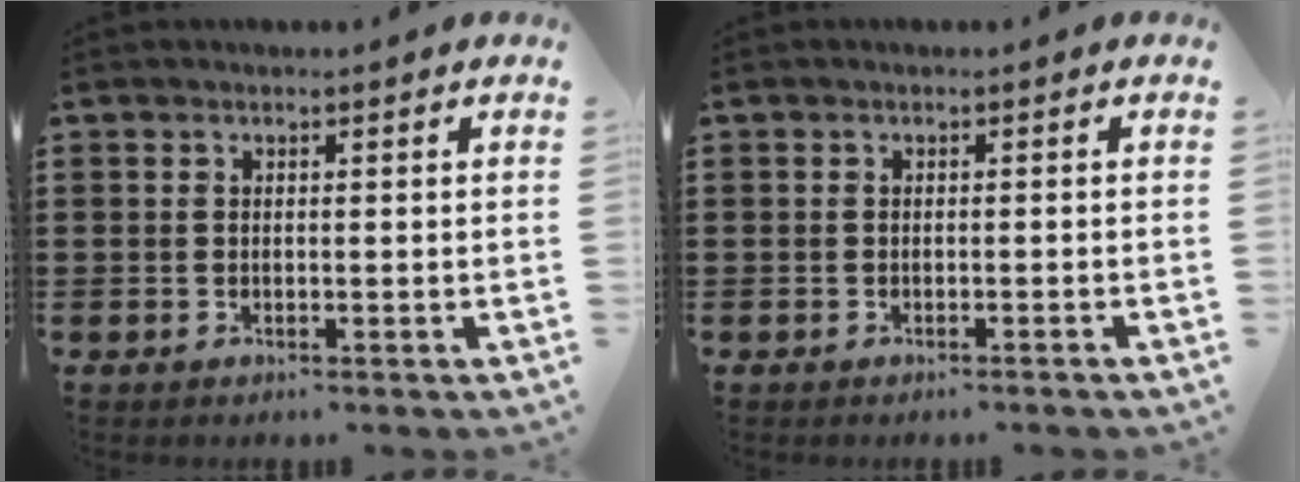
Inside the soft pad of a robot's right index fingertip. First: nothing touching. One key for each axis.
{"total": 0.5, "fx": -0.4, "fy": -0.2, "fz": 0.2, "tx": -0.006, "ty": -0.004, "tz": -0.008}